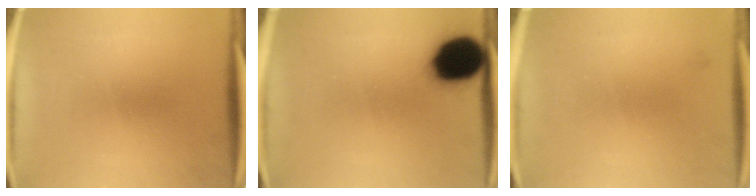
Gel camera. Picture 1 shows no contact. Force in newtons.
{"total": 14.7}
{"total": 1.1}